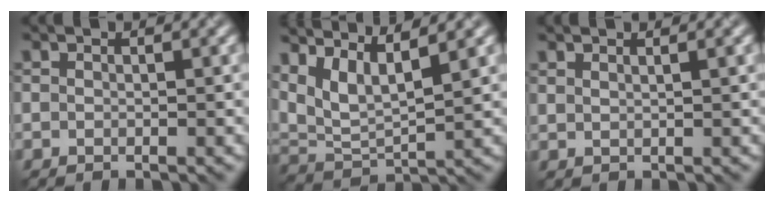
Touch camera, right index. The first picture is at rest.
{"total": 5.4, "force": [3.5, 1.8, 3.7], "torque": [-0.088, 0.001, 0.072]}
{"total": 0.9, "force": [0.9, 0.1, 0.2], "torque": [-0.005, 0.001, 0.013]}